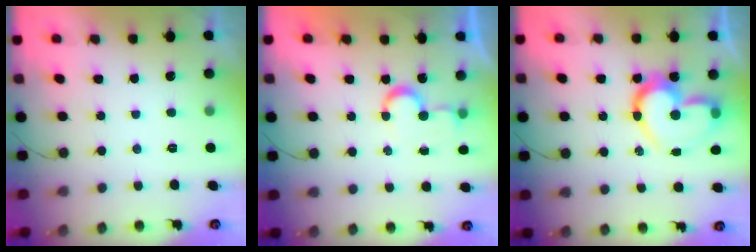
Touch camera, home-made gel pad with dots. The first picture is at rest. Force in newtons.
{"total": 5.6, "press": 5.6, "slide": 0.4}
{"total": 18.4, "press": 18.3, "slide": 1.4}